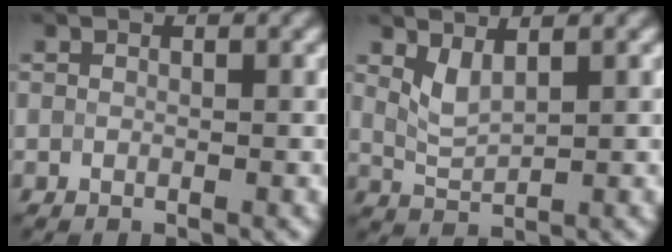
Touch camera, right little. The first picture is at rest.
{"total": 2.0, "force": [1.4, 0.5, 1.4], "torque": [-0.036, -0.006, 0.035]}